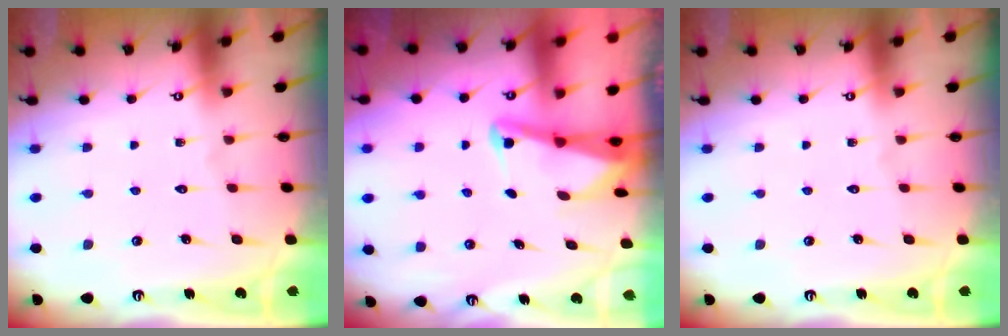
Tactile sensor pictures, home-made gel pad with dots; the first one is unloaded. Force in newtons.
{"total": 2.7, "press": 2.6, "slide": 0.6}
{"total": 0.0}